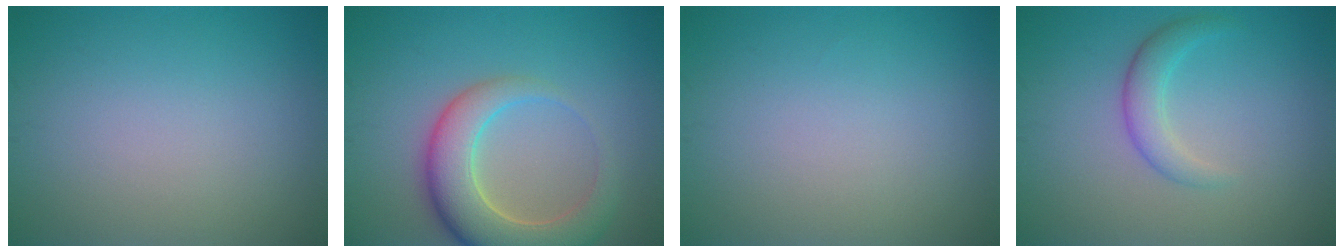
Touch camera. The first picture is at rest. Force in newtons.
{"total": 7.0, "press": 7.0, "slide": 0.7}
{"total": 0.0}
{"total": 2.5, "press": 2.5, "slide": 0.1}